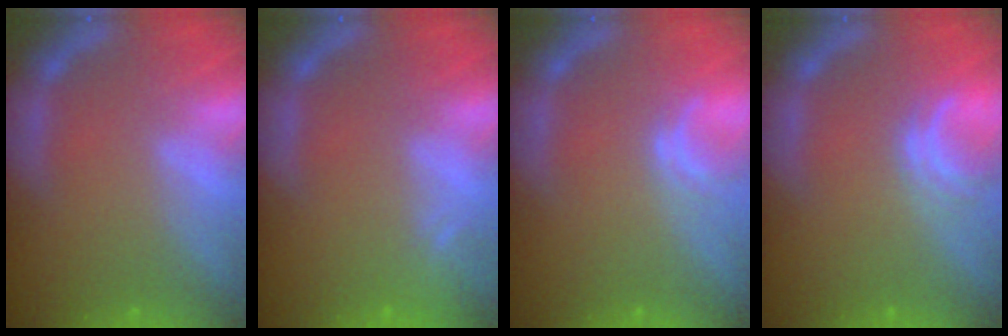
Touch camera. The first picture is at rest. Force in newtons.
{"total": 1.5}
{"total": 1.5}
{"total": 2.5}